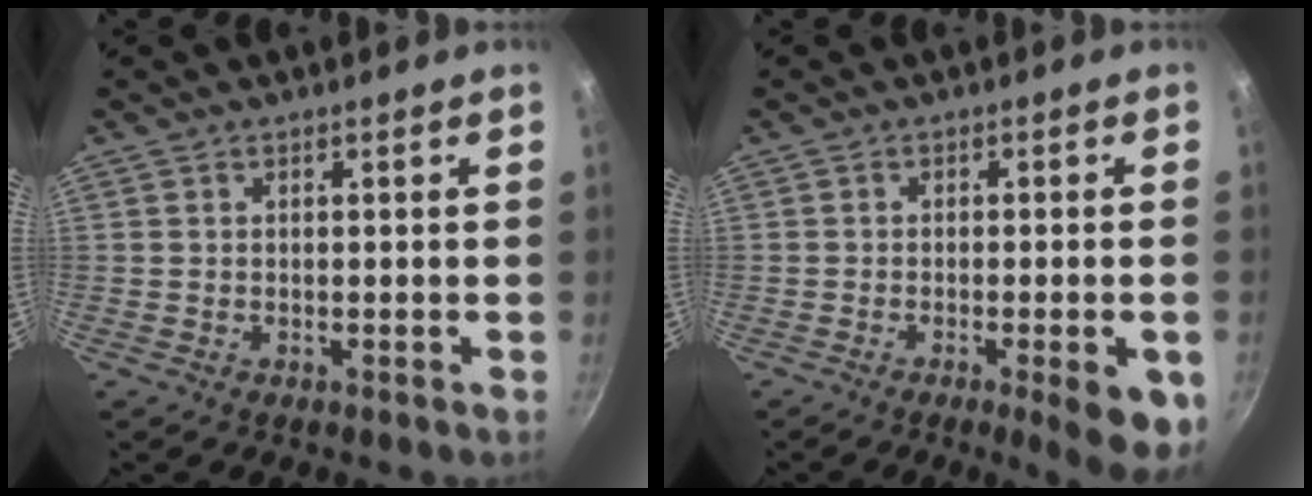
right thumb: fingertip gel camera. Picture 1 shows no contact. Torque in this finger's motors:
{"motor_torque": [1.12, 1.57, 0.60, -0.66, 0.22]}